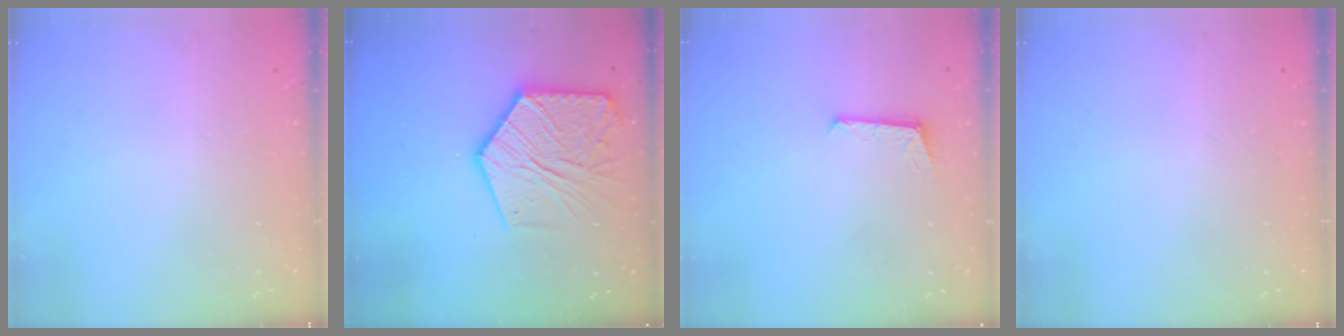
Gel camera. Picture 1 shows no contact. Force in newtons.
{"total": 17.0, "press": 16.9, "slide": 1.6}
{"total": 5.1, "press": 5.0, "slide": 0.4}
{"total": 0.0}